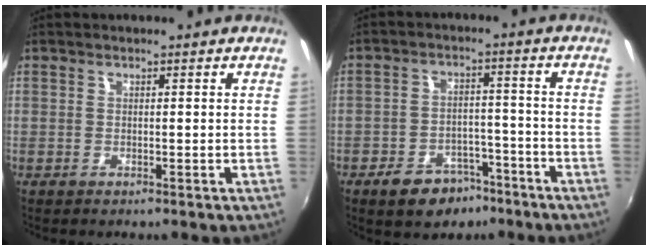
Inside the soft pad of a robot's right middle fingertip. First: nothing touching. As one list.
[{"total": 9.0, "force": [-6.2, 5.2, 3.9], "torque": [-0.089, 0.019, -0.082]}]